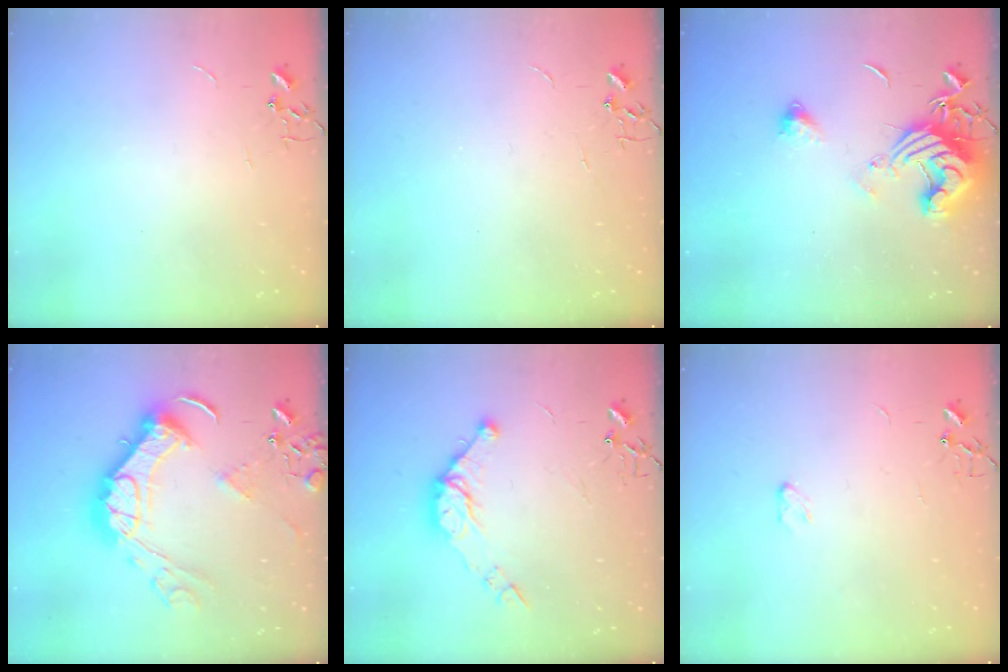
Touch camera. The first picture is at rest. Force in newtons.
{"total": 0.0}
{"total": 14.4, "press": 14.3, "slide": 1.8}
{"total": 20.6, "press": 20.4, "slide": 2.4}
{"total": 11.1, "press": 11.0, "slide": 1.0}
{"total": 2.9, "press": 2.9, "slide": 0.4}